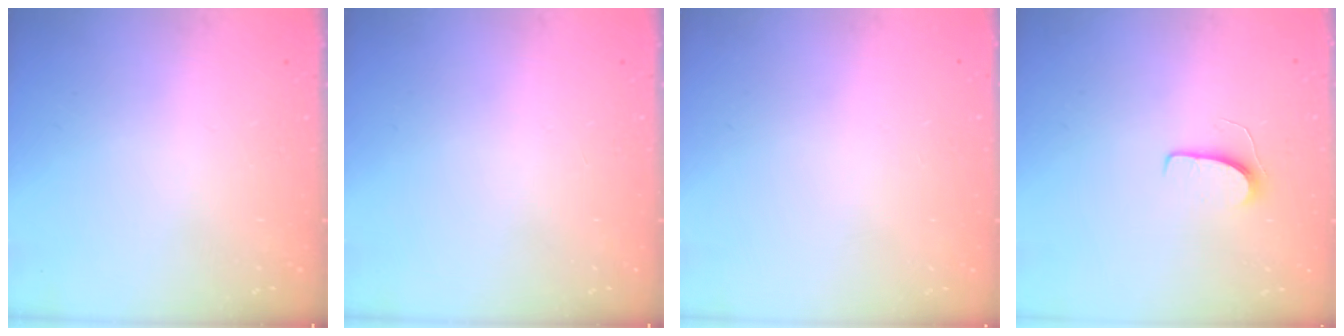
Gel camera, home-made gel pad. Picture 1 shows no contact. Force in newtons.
{"total": 0.0}
{"total": 0.0}
{"total": 5.8, "press": 5.7, "slide": 0.4}